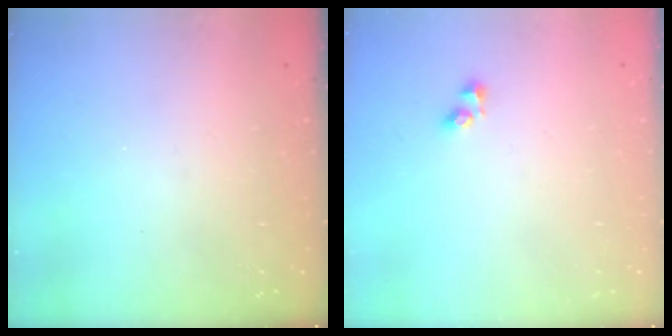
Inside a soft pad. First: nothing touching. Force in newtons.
{"total": 2.9, "press": 2.6, "slide": 1.3}